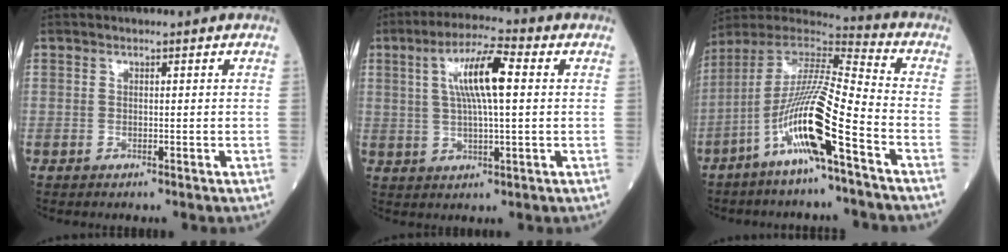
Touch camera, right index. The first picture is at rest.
{"total": 9.4, "force": [2.2, 1.3, 9.1], "torque": [-0.171, 0.015, 0.037]}
{"total": 15.1, "force": [-6.9, 0.2, 13.5], "torque": [-0.267, -0.008, -0.134]}